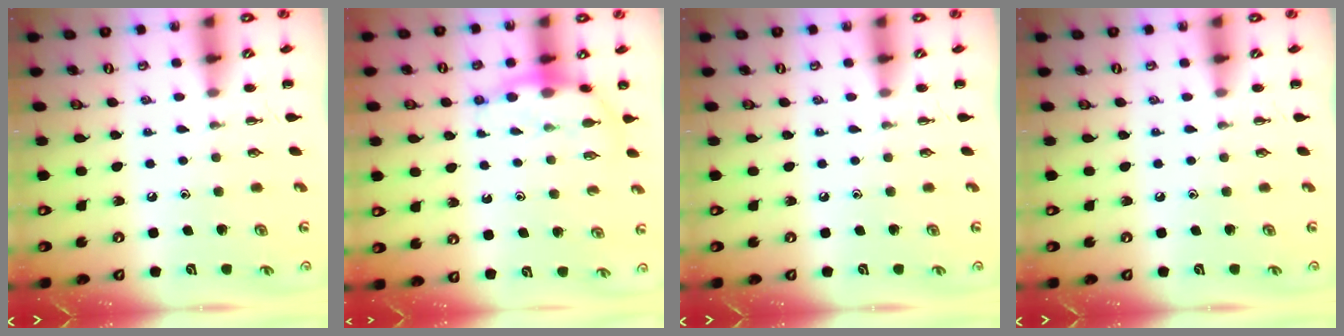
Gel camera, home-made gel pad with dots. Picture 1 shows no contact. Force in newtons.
{"total": 7.2, "press": 7.0, "slide": 1.6}
{"total": 0.0}
{"total": 0.0}